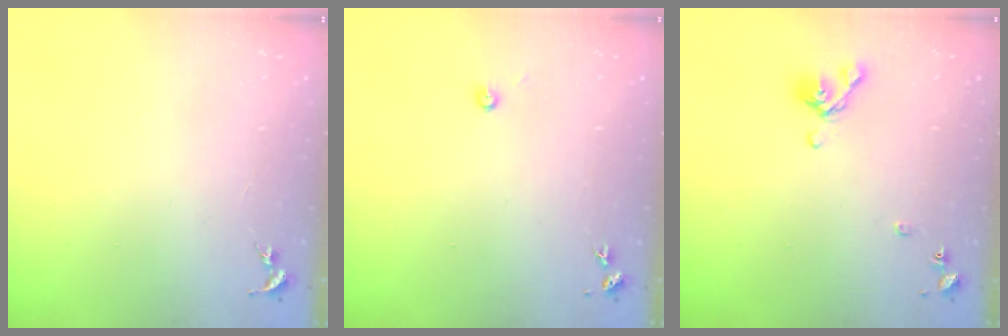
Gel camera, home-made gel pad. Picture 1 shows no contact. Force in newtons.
{"total": 2.7, "press": 2.7, "slide": 0.2}
{"total": 8.6, "press": 8.4, "slide": 1.4}